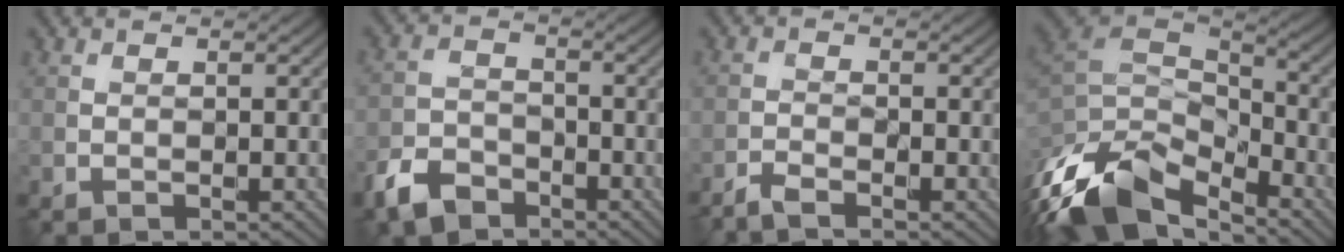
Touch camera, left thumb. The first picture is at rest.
{"total": 5.8, "force": [-4.2, 3.1, 2.3], "torque": [-0.055, -0.004, -0.096]}
{"total": 2.2, "force": [-2.0, 0.1, 1.0], "torque": [-0.026, -0.005, -0.048]}
{"total": 14.4, "force": [-8.6, 7.0, 9.1], "torque": [-0.231, -0.020, -0.153]}